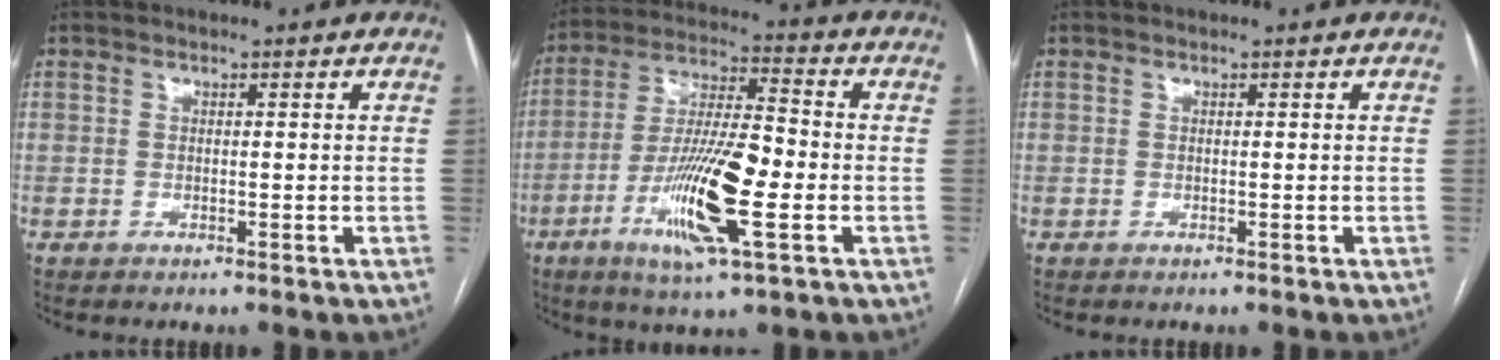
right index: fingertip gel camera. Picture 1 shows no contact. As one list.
[{"total": 15.4, "force": [-4.6, 2.1, 14.5], "torque": [-0.279, -0.011, -0.083]}, {"total": 0.0}]